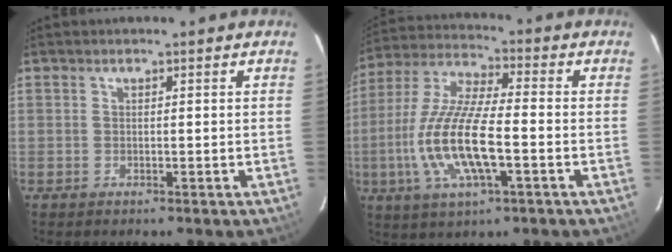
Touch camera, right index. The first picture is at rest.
{"total": 16.0, "force": [-4.0, 4.4, 14.9], "torque": [-0.310, -0.008, -0.078]}